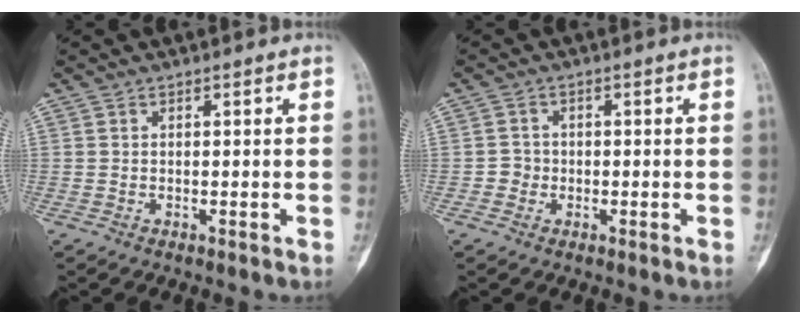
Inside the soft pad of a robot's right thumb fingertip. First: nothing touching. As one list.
[{"total": 2.1, "force": [-0.6, 2.0, 0.4], "torque": [0.006, 0.009, -0.016]}]